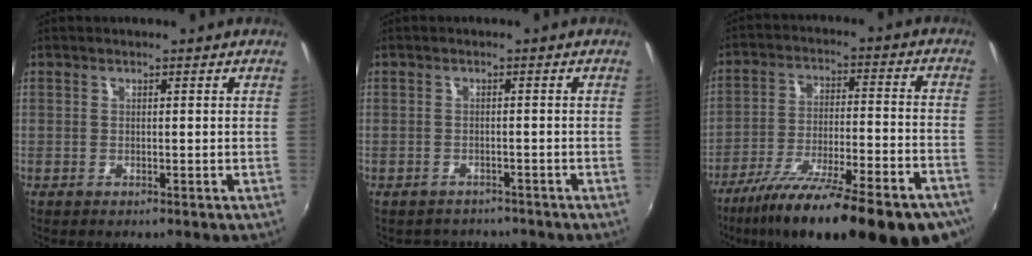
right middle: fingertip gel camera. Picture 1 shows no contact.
{"total": 4.1, "force": [-3.7, 1.7, 0.4], "torque": [-0.017, -0.009, -0.052]}
{"total": 27.8, "force": [-20.9, 5.3, 17.6], "torque": [-0.284, -0.061, -0.298]}